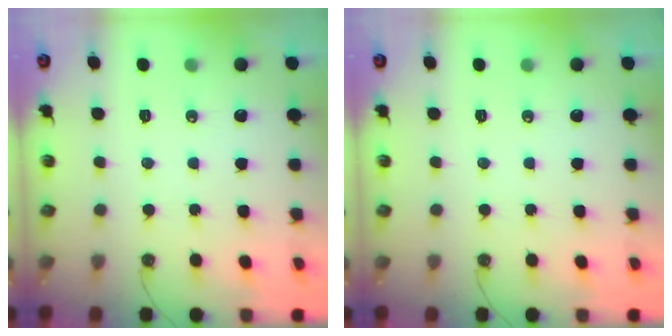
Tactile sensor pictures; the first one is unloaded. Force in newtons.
{"total": 0.0}